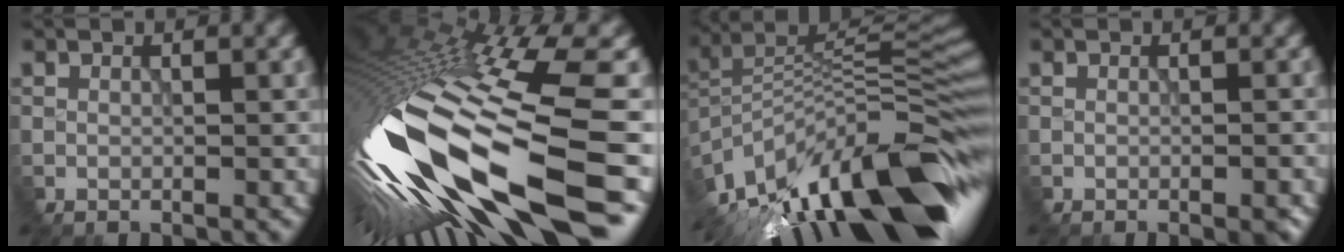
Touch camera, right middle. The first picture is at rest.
{"total": 17.6, "force": [-7.5, 3.1, 15.6], "torque": [-0.306, -0.040, -0.098]}
{"total": 14.9, "force": [-9.1, 4.2, 11.0], "torque": [-0.216, 0.015, -0.142]}
{"total": 1.6, "force": [-0.8, 0.3, 1.3], "torque": [-0.003, 0.006, 0.006]}